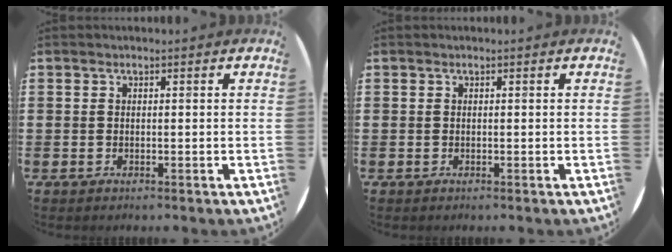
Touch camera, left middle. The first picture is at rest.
{"total": 0.0}